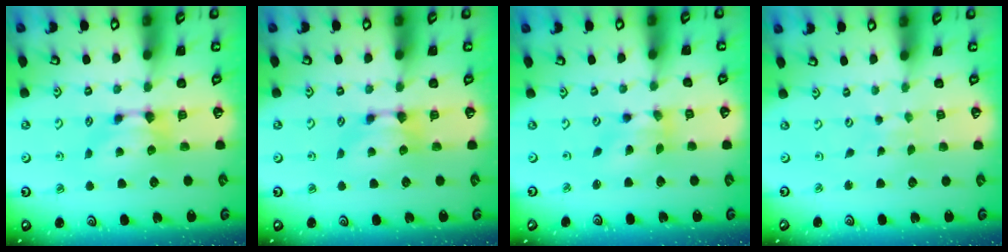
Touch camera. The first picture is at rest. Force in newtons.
{"total": 0.0}
{"total": 2.0, "press": 1.6, "slide": 1.2}
{"total": 5.7, "press": 5.7, "slide": 0.3}